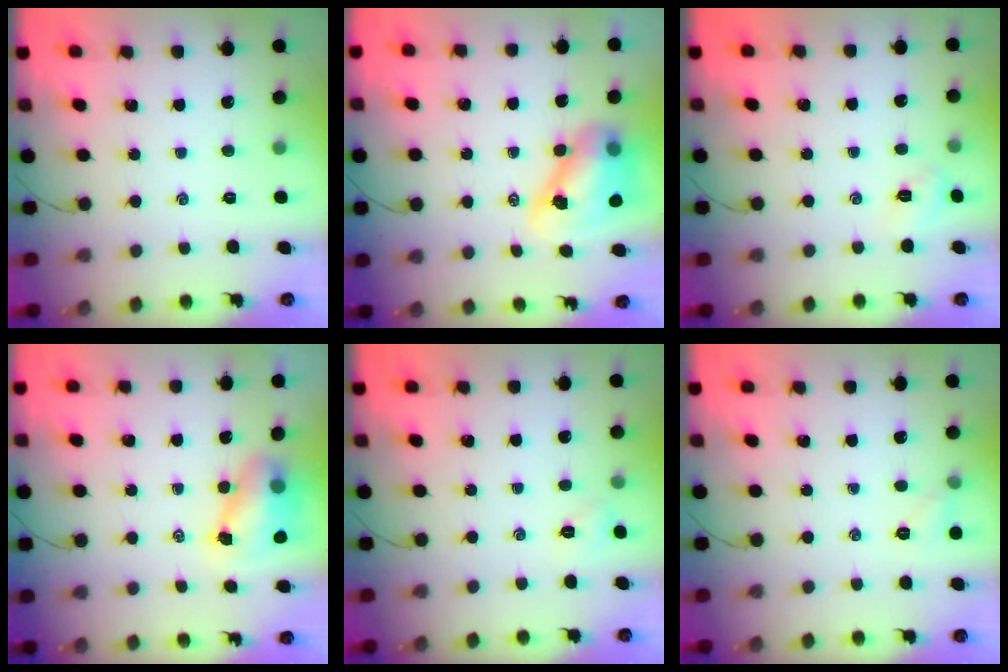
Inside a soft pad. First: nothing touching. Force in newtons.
{"total": 9.6, "press": 9.2, "slide": 2.8}
{"total": 3.4, "press": 3.2, "slide": 1.1}
{"total": 7.5, "press": 7.4, "slide": 1.3}
{"total": 2.1, "press": 2.1, "slide": 0.6}
{"total": 4.7, "press": 4.5, "slide": 1.5}